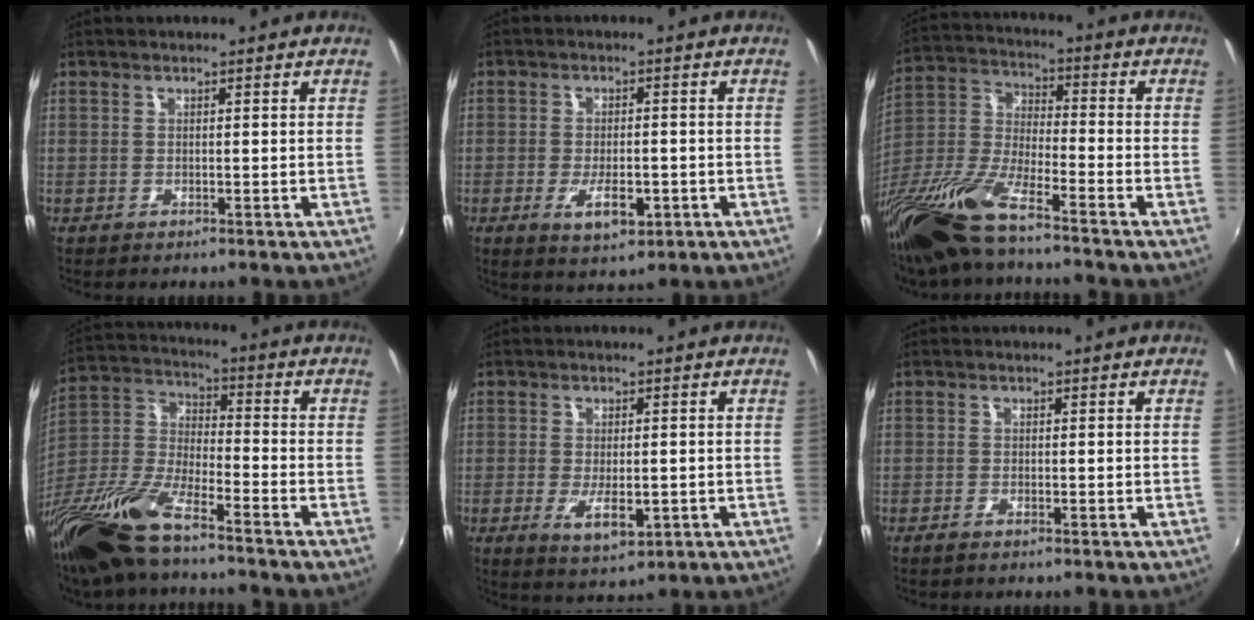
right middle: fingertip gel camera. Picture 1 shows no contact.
{"total": 6.1, "force": [-2.3, 2.8, 5.0], "torque": [-0.102, -0.013, -0.034]}
{"total": 17.8, "force": [-13.1, 3.8, 11.5], "torque": [-0.249, -0.030, -0.267]}
{"total": 18.9, "force": [-13.5, 5.3, 12.1], "torque": [-0.262, -0.025, -0.271]}
{"total": 5.6, "force": [-1.5, 2.4, 4.8], "torque": [-0.090, -0.016, -0.021]}
{"total": 1.1, "force": [-0.9, 0.1, 0.7], "torque": [-0.015, -0.003, -0.019]}